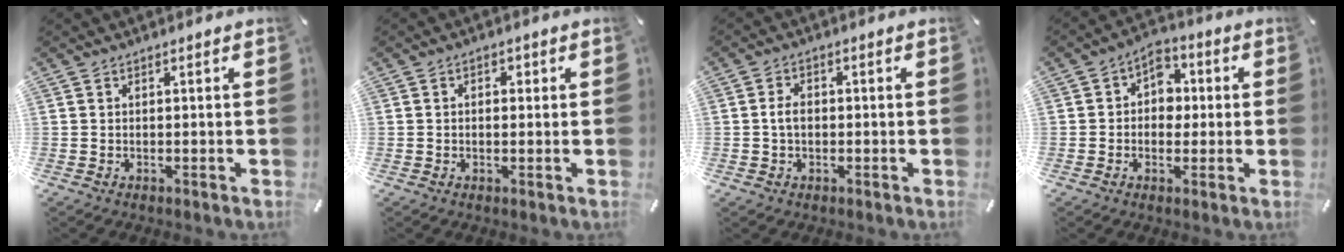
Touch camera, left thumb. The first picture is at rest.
{"total": 2.1, "force": [-0.1, 1.6, 1.4], "torque": [-0.020, 0.005, -0.006]}
{"total": 3.7, "force": [-0.4, 2.7, 2.5], "torque": [-0.055, 0.004, -0.010]}
{"total": 6.2, "force": [-0.5, 5.5, 2.8], "torque": [-0.039, 0.008, -0.014]}